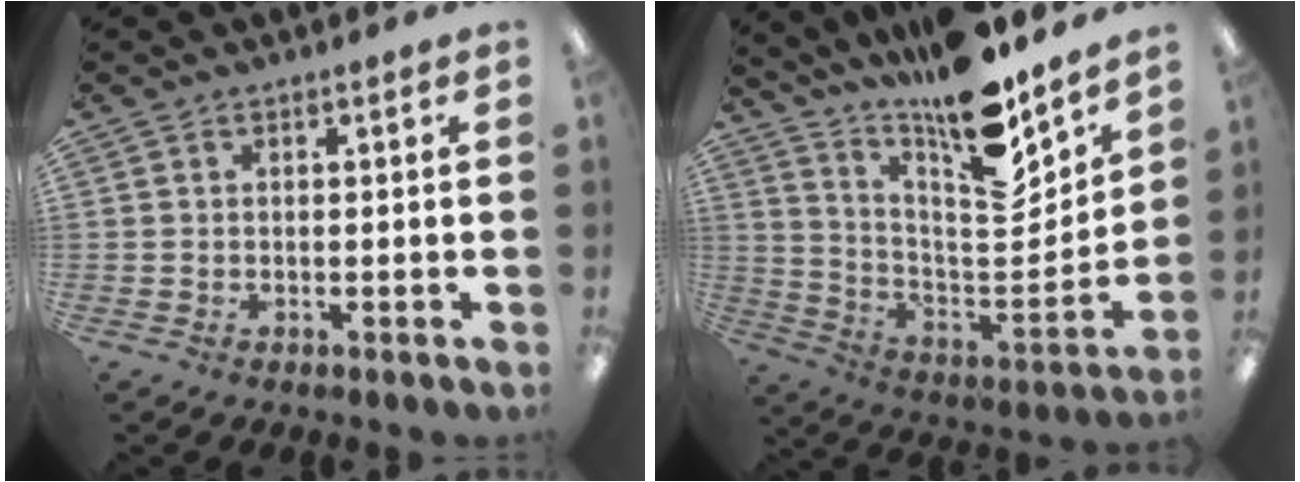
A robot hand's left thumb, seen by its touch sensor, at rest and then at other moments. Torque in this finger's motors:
{"motor_torque": [0.62, 0.33, 1.67, -1.10, 0.14]}